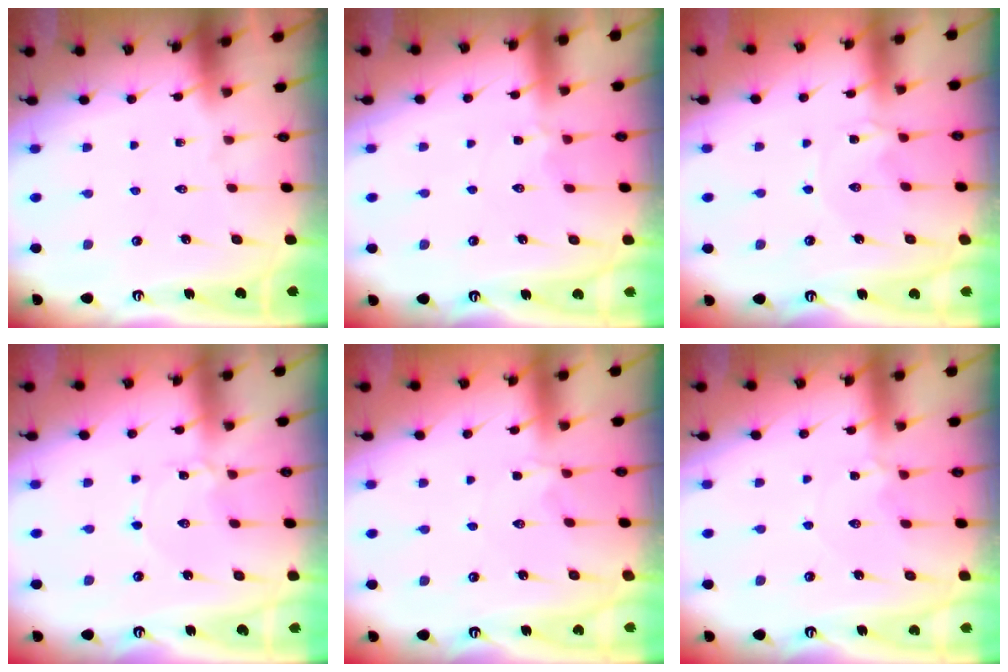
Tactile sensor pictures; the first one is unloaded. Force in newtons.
{"total": 1.9, "press": 1.8, "slide": 0.5}
{"total": 0.7, "press": 0.6, "slide": 0.3}
{"total": 1.5, "press": 1.5, "slide": 0.2}
{"total": 1.7, "press": 1.6, "slide": 0.5}
{"total": 4.0, "press": 4.0, "slide": 0.7}